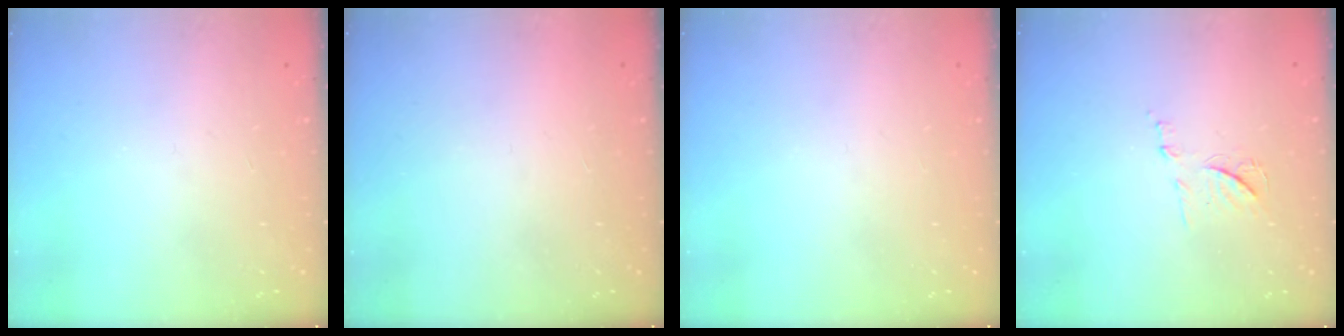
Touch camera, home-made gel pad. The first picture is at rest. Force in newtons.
{"total": 1.5, "press": 1.5, "slide": 0.1}
{"total": 0.0}
{"total": 7.6, "press": 7.6, "slide": 0.6}